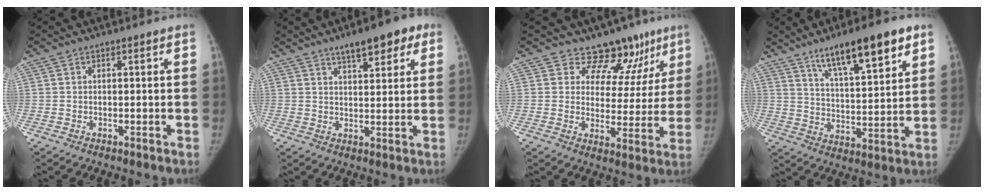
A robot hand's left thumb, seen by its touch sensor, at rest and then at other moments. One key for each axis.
{"total": 9.4, "fx": 5.6, "fy": 3.4, "fz": 6.7, "tx": -0.070, "ty": -0.014, "tz": 0.078}
{"total": 12.4, "fx": 9.5, "fy": 7.3, "fz": 3.2, "tx": 0.010, "ty": -0.055, "tz": 0.112}
{"total": 16.3, "fx": 10.0, "fy": 4.3, "fz": 12.1, "tx": -0.169, "ty": -0.042, "tz": 0.166}